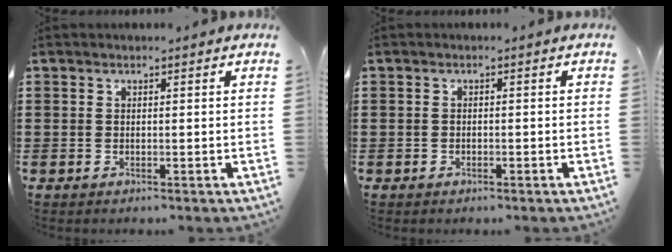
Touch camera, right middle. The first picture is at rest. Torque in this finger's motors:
{"motor_torque": [-0.82, 0.88, -0.06, -0.01]}